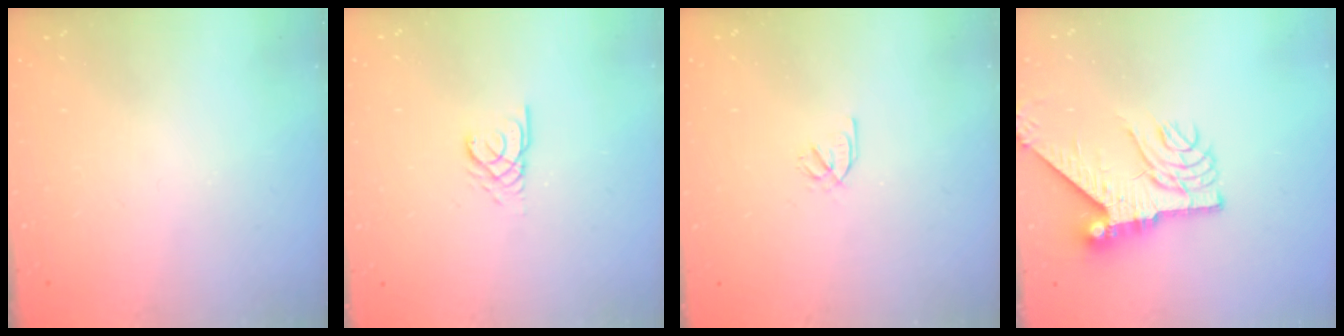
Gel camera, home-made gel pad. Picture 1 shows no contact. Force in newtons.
{"total": 2.4, "press": 2.4, "slide": 0.1}
{"total": 2.1, "press": 1.9, "slide": 0.8}
{"total": 12.1, "press": 12.0, "slide": 1.6}